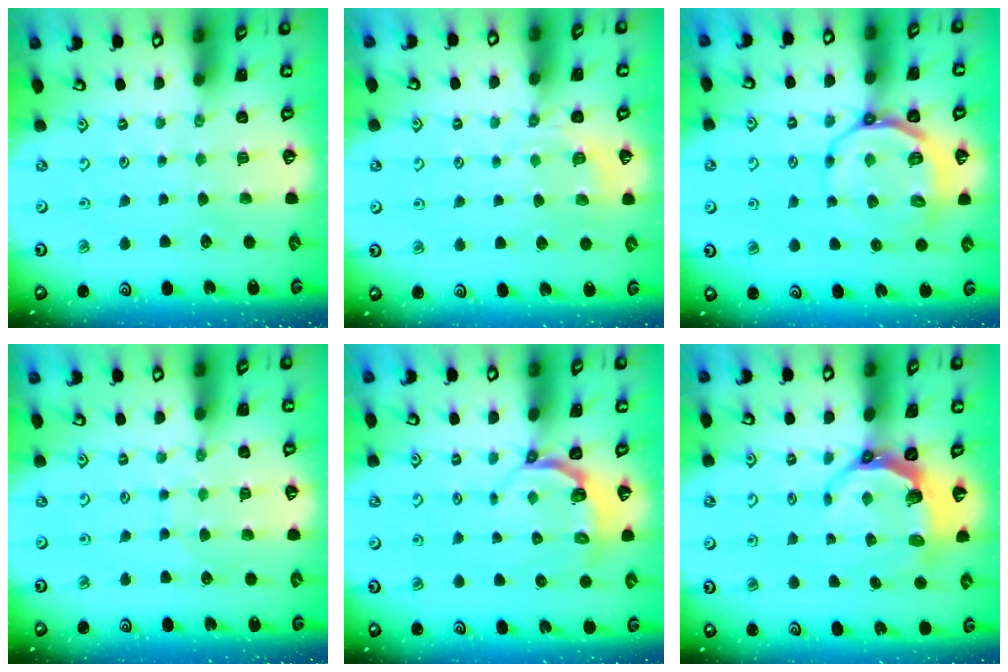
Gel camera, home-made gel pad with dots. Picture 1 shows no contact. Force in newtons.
{"total": 3.8, "press": 3.3, "slide": 1.8}
{"total": 9.1, "press": 8.6, "slide": 3.0}
{"total": 5.6, "press": 5.6, "slide": 0.3}
{"total": 4.4, "press": 3.5, "slide": 2.6}
{"total": 5.7, "press": 4.2, "slide": 3.8}